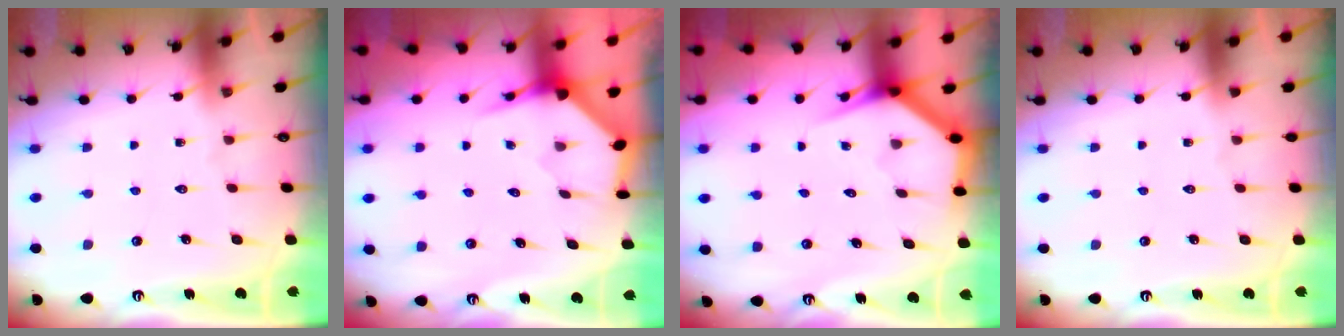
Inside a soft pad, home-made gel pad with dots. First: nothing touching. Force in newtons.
{"total": 3.9, "press": 3.9, "slide": 0.4}
{"total": 3.7, "press": 3.6, "slide": 0.2}
{"total": 0.0}